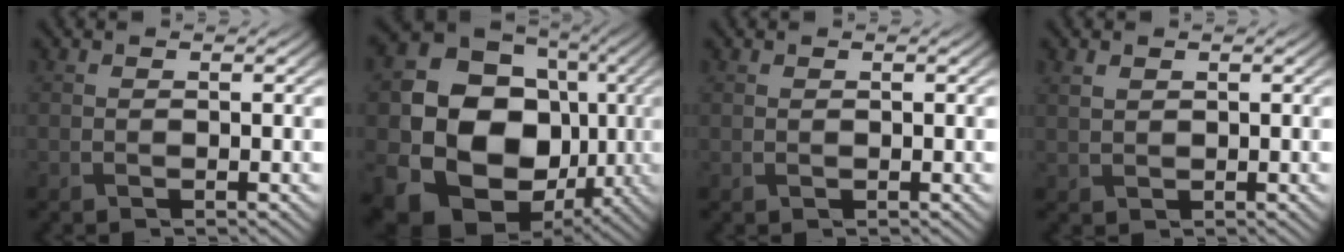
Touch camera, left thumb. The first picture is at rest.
{"total": 18.2, "force": [-1.9, 15.3, 9.8], "torque": [-0.184, -0.039, -0.028]}
{"total": 0.0}
{"total": 1.7, "force": [0.9, 1.2, 0.9], "torque": [-0.025, -0.001, 0.022]}